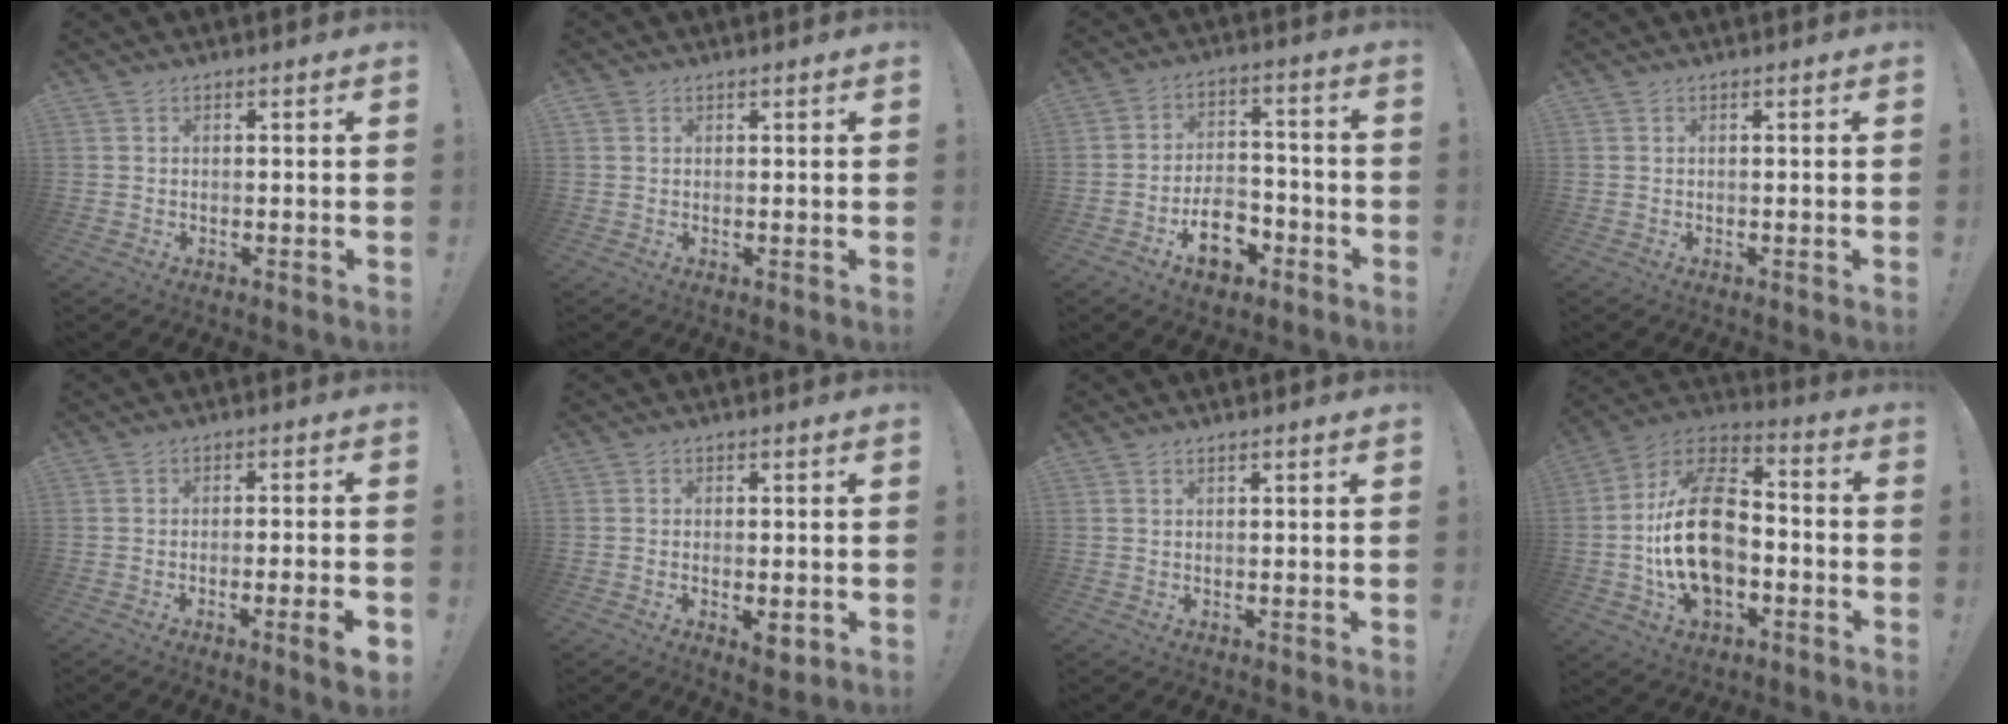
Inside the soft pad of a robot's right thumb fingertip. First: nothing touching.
{"total": 1.0, "force": [0.5, 0.8, 0.2], "torque": [-0.013, 0.004, 0.013]}
{"total": 11.8, "force": [-6.3, 7.4, 6.7], "torque": [-0.086, 0.056, -0.105]}
{"total": 0.0}
{"total": 6.4, "force": [-2.6, 0.3, 5.8], "torque": [-0.092, 0.006, -0.038]}
{"total": 3.5, "force": [-0.9, 1.5, 3.0], "torque": [-0.043, 0.003, -0.008]}
{"total": 0.7, "force": [0.5, -0.2, 0.5], "torque": [-0.008, 0.000, 0.008]}
{"total": 23.0, "force": [-3.0, 14.7, 17.4], "torque": [-0.308, 0.036, -0.043]}